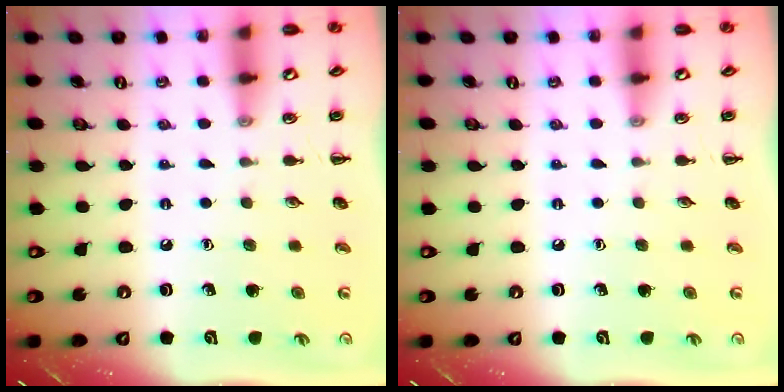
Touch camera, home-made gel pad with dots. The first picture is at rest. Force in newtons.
{"total": 0.0}